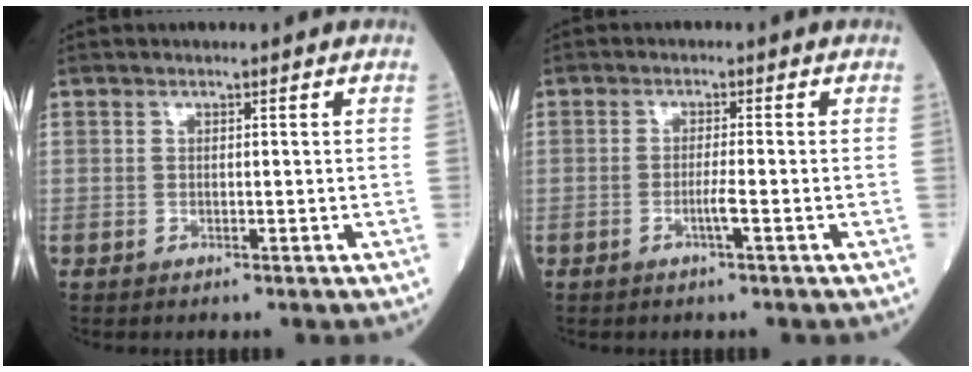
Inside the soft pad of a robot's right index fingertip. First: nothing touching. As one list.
[{"total": 2.2, "force": [-1.0, -0.5, 1.9], "torque": [-0.038, -0.002, -0.021]}]